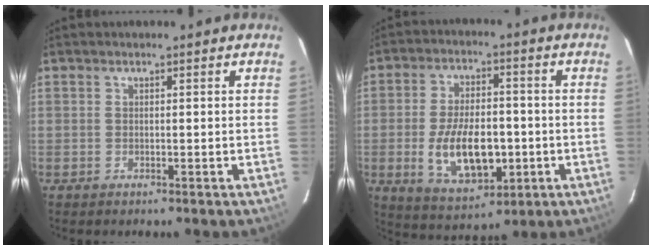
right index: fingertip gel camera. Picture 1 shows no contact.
{"total": 13.5, "force": [-2.9, 7.1, 11.2], "torque": [-0.215, -0.006, -0.033]}